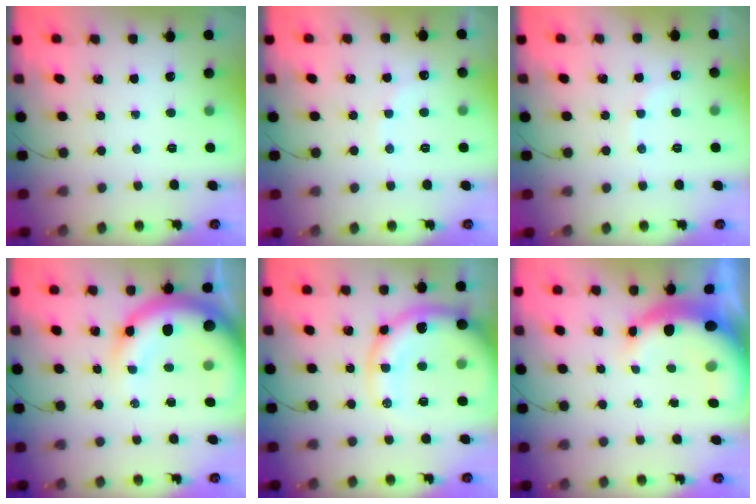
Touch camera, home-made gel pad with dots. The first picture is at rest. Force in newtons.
{"total": 6.5, "press": 6.4, "slide": 1.4}
{"total": 6.5, "press": 6.4, "slide": 1.4}
{"total": 14.1, "press": 13.7, "slide": 3.0}
{"total": 17.7, "press": 17.3, "slide": 3.9}
{"total": 9.4, "press": 9.2, "slide": 1.9}